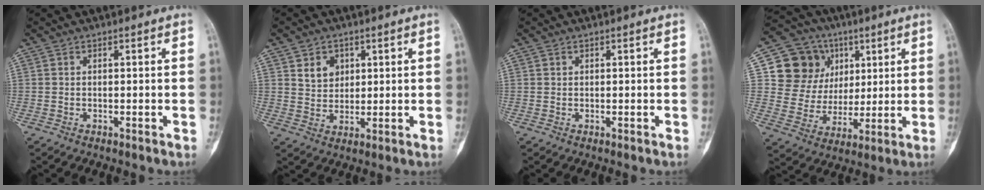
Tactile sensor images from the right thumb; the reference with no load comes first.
{"total": 5.2, "force": [2.2, 4.1, 2.2], "torque": [-0.016, -0.014, 0.042]}
{"total": 0.0}
{"total": 15.2, "force": [5.3, 13.5, 4.5], "torque": [-0.031, 0.001, 0.103]}